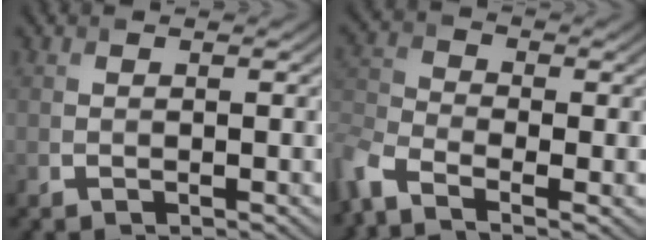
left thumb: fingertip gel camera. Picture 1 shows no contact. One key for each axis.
{"total": 6.3, "fx": -3.7, "fy": 3.2, "fz": 4.0, "tx": -0.107, "ty": -0.015, "tz": -0.089}